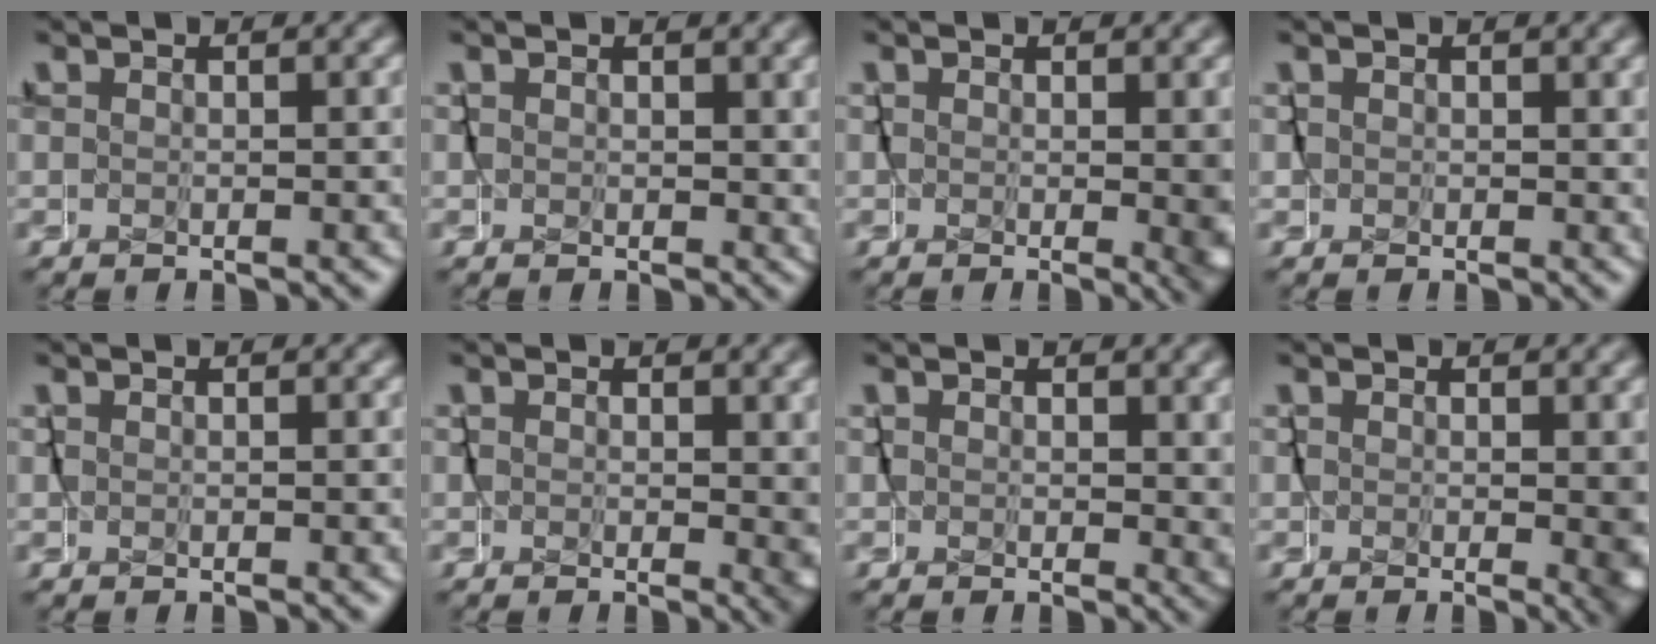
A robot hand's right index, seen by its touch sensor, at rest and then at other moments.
{"total": 1.2, "force": [0.2, 1.0, 0.6], "torque": [-0.010, -0.004, 0.004]}
{"total": 2.3, "force": [0.0, 0.8, 2.1], "torque": [-0.019, -0.014, 0.005]}
{"total": 1.8, "force": [0.1, 1.6, 0.9], "torque": [-0.019, -0.002, -0.001]}
{"total": 0.0}
{"total": 2.0, "force": [0.2, 0.9, 1.7], "torque": [-0.015, -0.011, 0.006]}
{"total": 1.8, "force": [0.4, 1.0, 1.4], "torque": [-0.011, -0.008, 0.007]}
{"total": 2.3, "force": [0.0, 0.8, 2.2], "torque": [-0.019, -0.014, 0.004]}